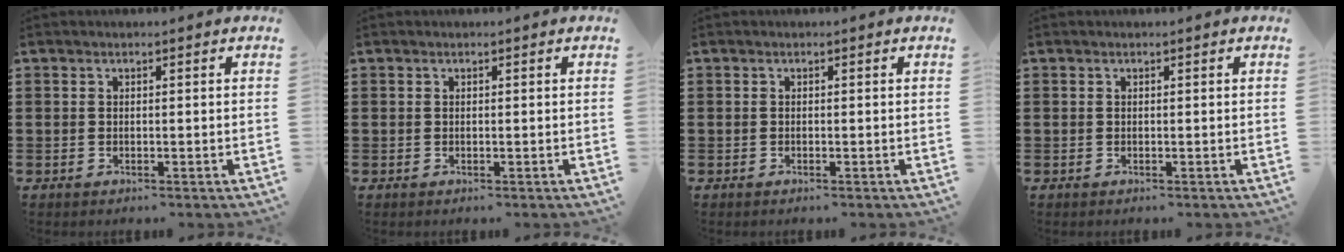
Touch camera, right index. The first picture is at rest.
{"total": 0.0}
{"total": 0.0}
{"total": 0.0}